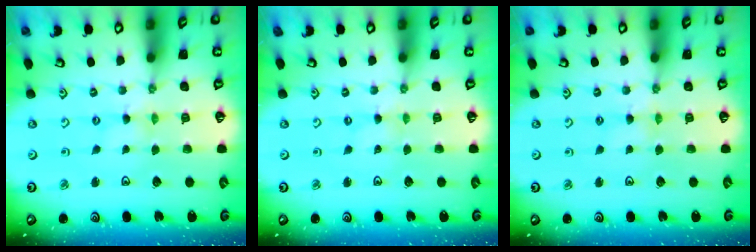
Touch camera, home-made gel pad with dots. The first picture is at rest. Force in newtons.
{"total": 0.0}
{"total": 3.0, "press": 2.9, "slide": 0.4}